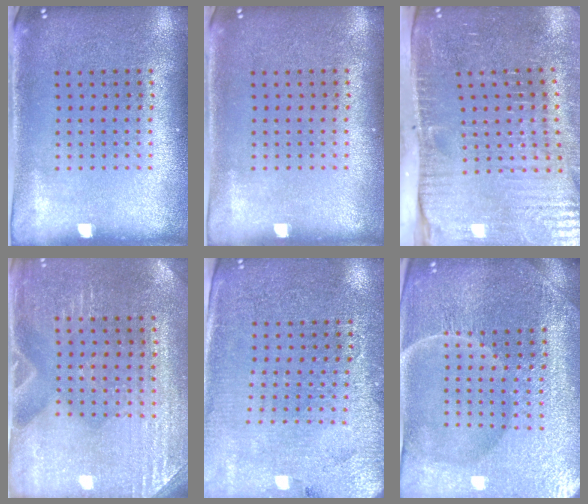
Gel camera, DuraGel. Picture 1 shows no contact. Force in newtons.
{"total": 0.0}
{"total": 4.8, "press": 4.1, "slide": 2.4}
{"total": 2.9, "press": 2.9, "slide": 0.4}
{"total": 3.0, "press": 2.9, "slide": 0.8}
{"total": 5.4, "press": 5.1, "slide": 1.9}